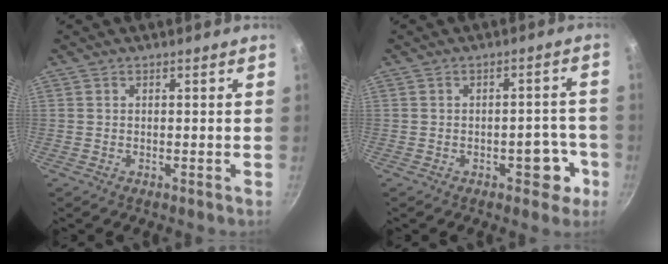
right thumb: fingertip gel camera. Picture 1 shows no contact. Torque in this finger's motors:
{"motor_torque": [0.91, 0.68, 0.78, -0.73, 0.02]}